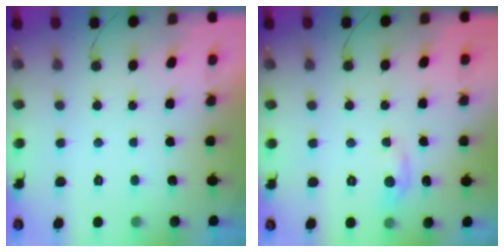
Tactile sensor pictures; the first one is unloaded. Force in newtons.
{"total": 6.3, "press": 6.3, "slide": 0.9}